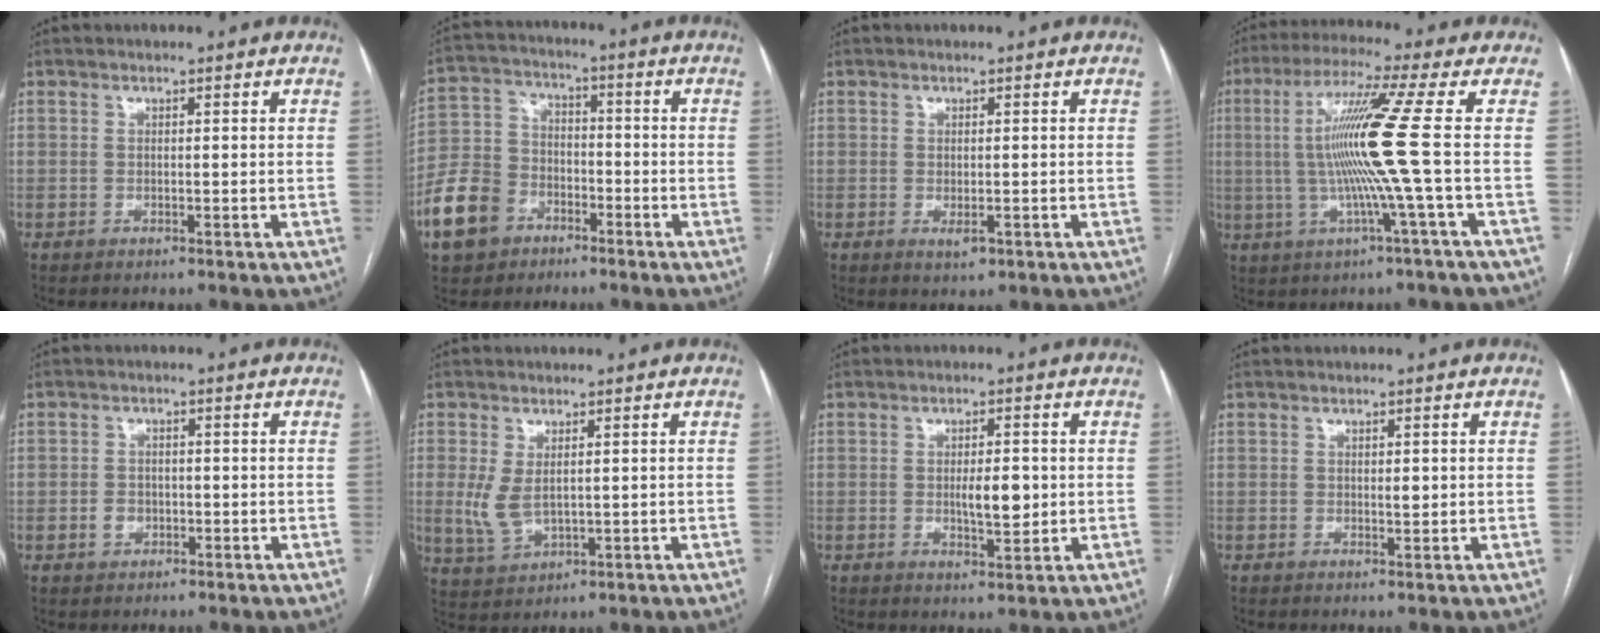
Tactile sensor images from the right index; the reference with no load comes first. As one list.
[{"total": 10.8, "force": [-5.7, 8.1, 4.3], "torque": [-0.116, 0.019, -0.105]}, {"total": 2.0, "force": [-0.7, 0.7, 1.7], "torque": [-0.028, -0.004, -0.006]}, {"total": 12.0, "force": [-0.3, -2.7, 11.7], "torque": [-0.225, 0.001, -0.006]}, {"total": 2.3, "force": [-0.8, 2.0, 0.8], "torque": [-0.010, 0.007, -0.010]}, {"total": 4.8, "force": [0.5, 2.4, 4.1], "torque": [-0.096, -0.002, 0.021]}, {"total": 4.8, "force": [-0.2, 1.5, 4.5], "torque": [-0.072, -0.004, 0.002]}, {"total": 1.0, "force": [0.2, 0.5, 0.9], "torque": [-0.012, -0.002, 0.004]}]